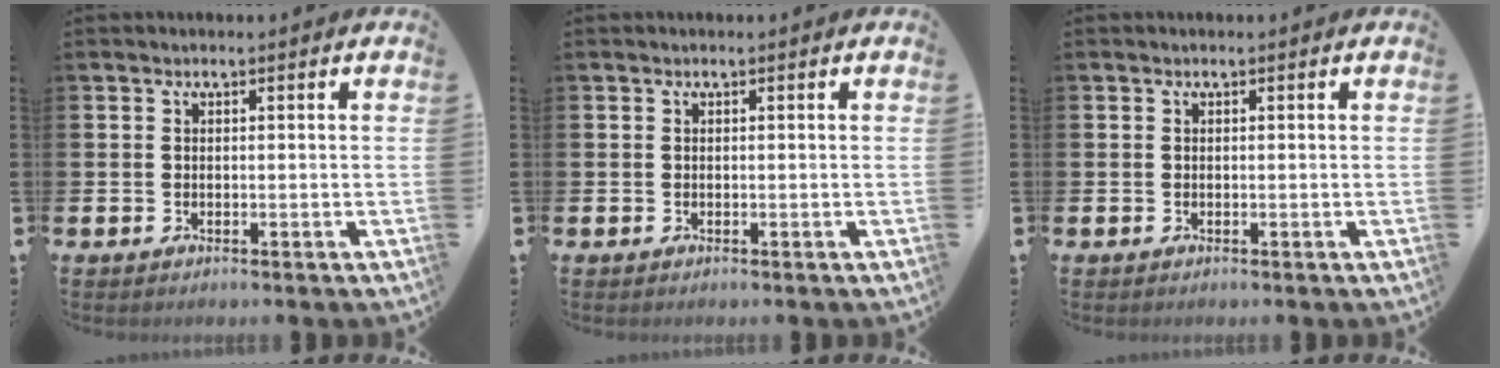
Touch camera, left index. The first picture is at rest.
{"total": 0.0}
{"total": 0.0}